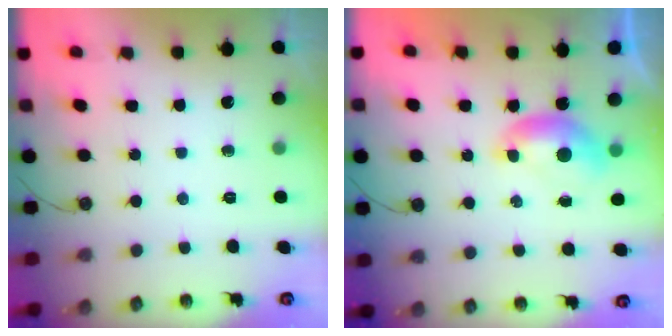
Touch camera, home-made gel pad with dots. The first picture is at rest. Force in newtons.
{"total": 0.7, "press": 0.6, "slide": 0.3}